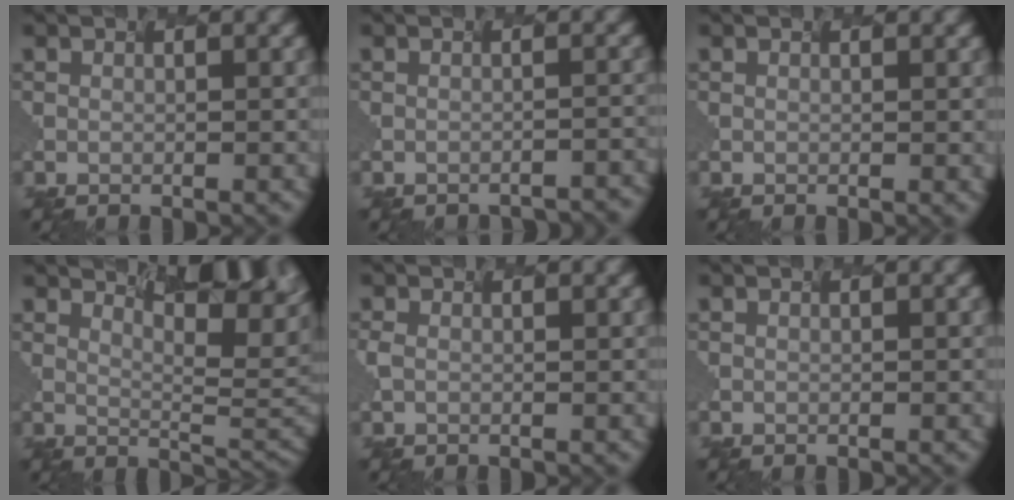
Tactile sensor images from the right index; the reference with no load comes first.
{"total": 2.1, "force": [-1.8, 0.5, 1.1], "torque": [0.001, 0.004, -0.017]}
{"total": 0.0}
{"total": 7.5, "force": [4.5, 2.0, 5.7], "torque": [-0.083, 0.004, 0.088]}
{"total": 0.0}
{"total": 0.0}